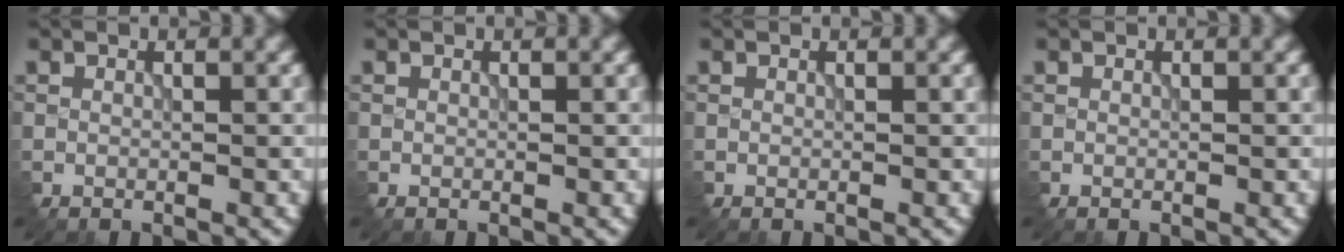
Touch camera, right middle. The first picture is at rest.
{"total": 0.0}
{"total": 0.0}
{"total": 0.0}